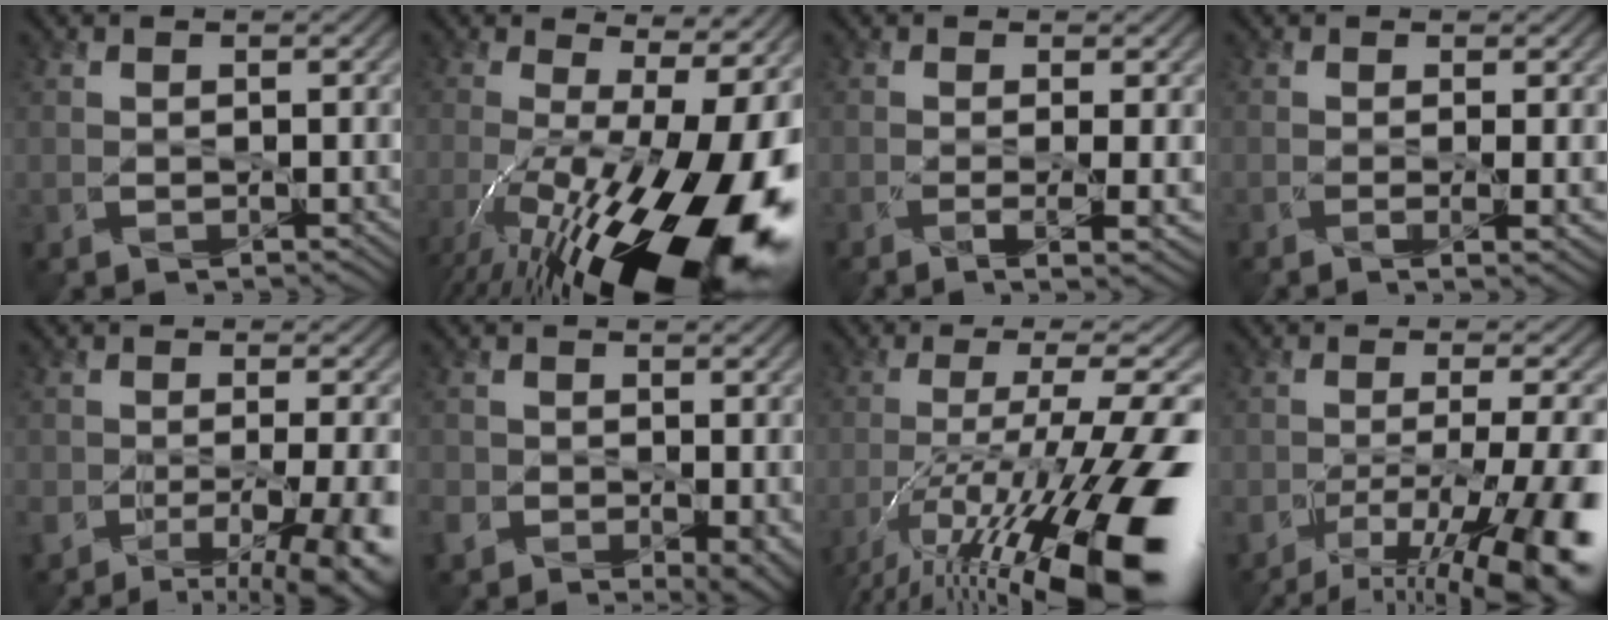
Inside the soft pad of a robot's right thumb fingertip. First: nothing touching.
{"total": 20.7, "force": [-6.9, 7.7, 18.0], "torque": [-0.284, -0.036, -0.104]}
{"total": 4.3, "force": [-0.9, 0.9, 4.1], "torque": [-0.076, -0.009, -0.015]}
{"total": 3.2, "force": [-0.5, 0.6, 3.1], "torque": [-0.059, -0.006, -0.010]}
{"total": 12.2, "force": [-6.8, 5.2, 8.7], "torque": [-0.121, -0.027, -0.074]}
{"total": 6.9, "force": [-3.0, 4.6, 4.1], "torque": [-0.085, -0.030, -0.043]}
{"total": 18.5, "force": [-9.3, 4.7, 15.3], "torque": [-0.264, -0.008, -0.162]}
{"total": 14.5, "force": [-8.2, 4.2, 11.1], "torque": [-0.186, -0.019, -0.123]}